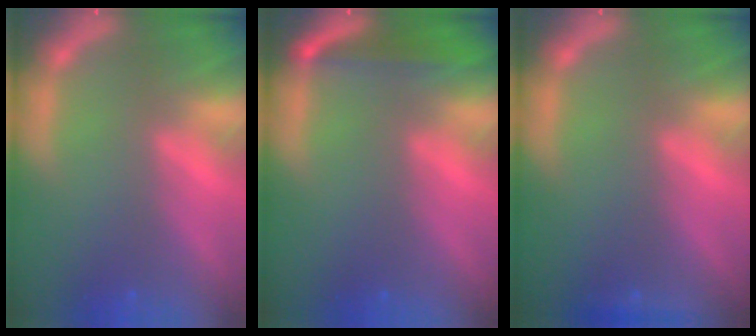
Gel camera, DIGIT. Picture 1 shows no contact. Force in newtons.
{"total": 3.4}
{"total": 0.9}